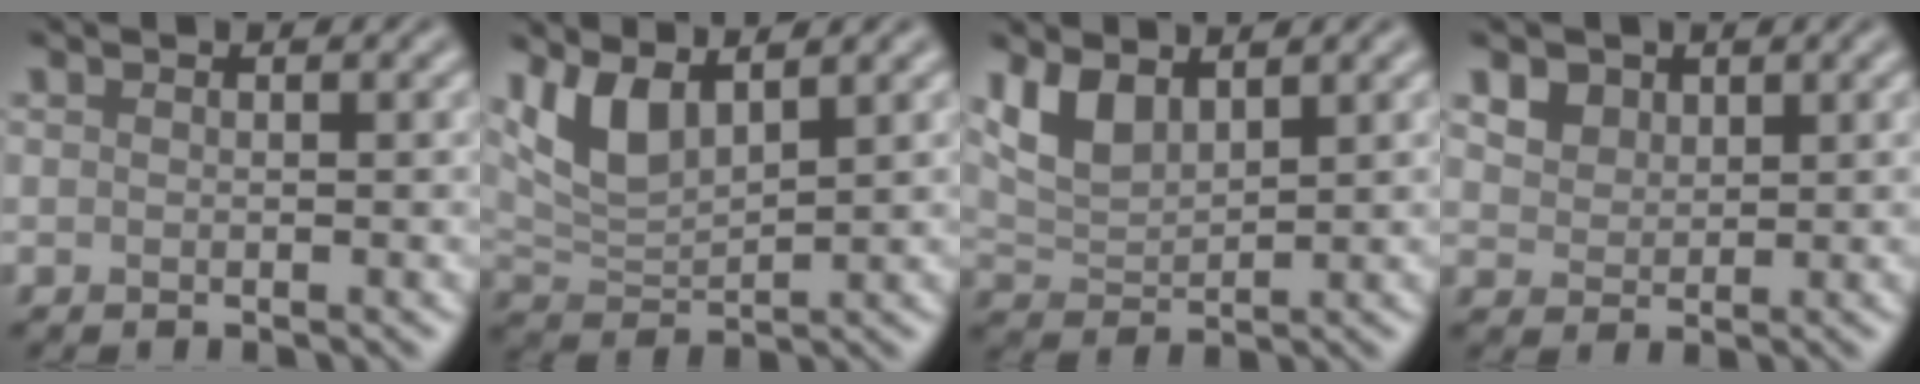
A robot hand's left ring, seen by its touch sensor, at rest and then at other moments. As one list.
[{"total": 4.5, "force": [2.7, 1.8, 3.2], "torque": [-0.073, -0.006, 0.055]}, {"total": 3.6, "force": [2.3, 1.7, 2.2], "torque": [-0.051, -0.003, 0.048]}, {"total": 4.6, "force": [2.8, 3.1, 1.9], "torque": [-0.065, 0.008, 0.052]}]